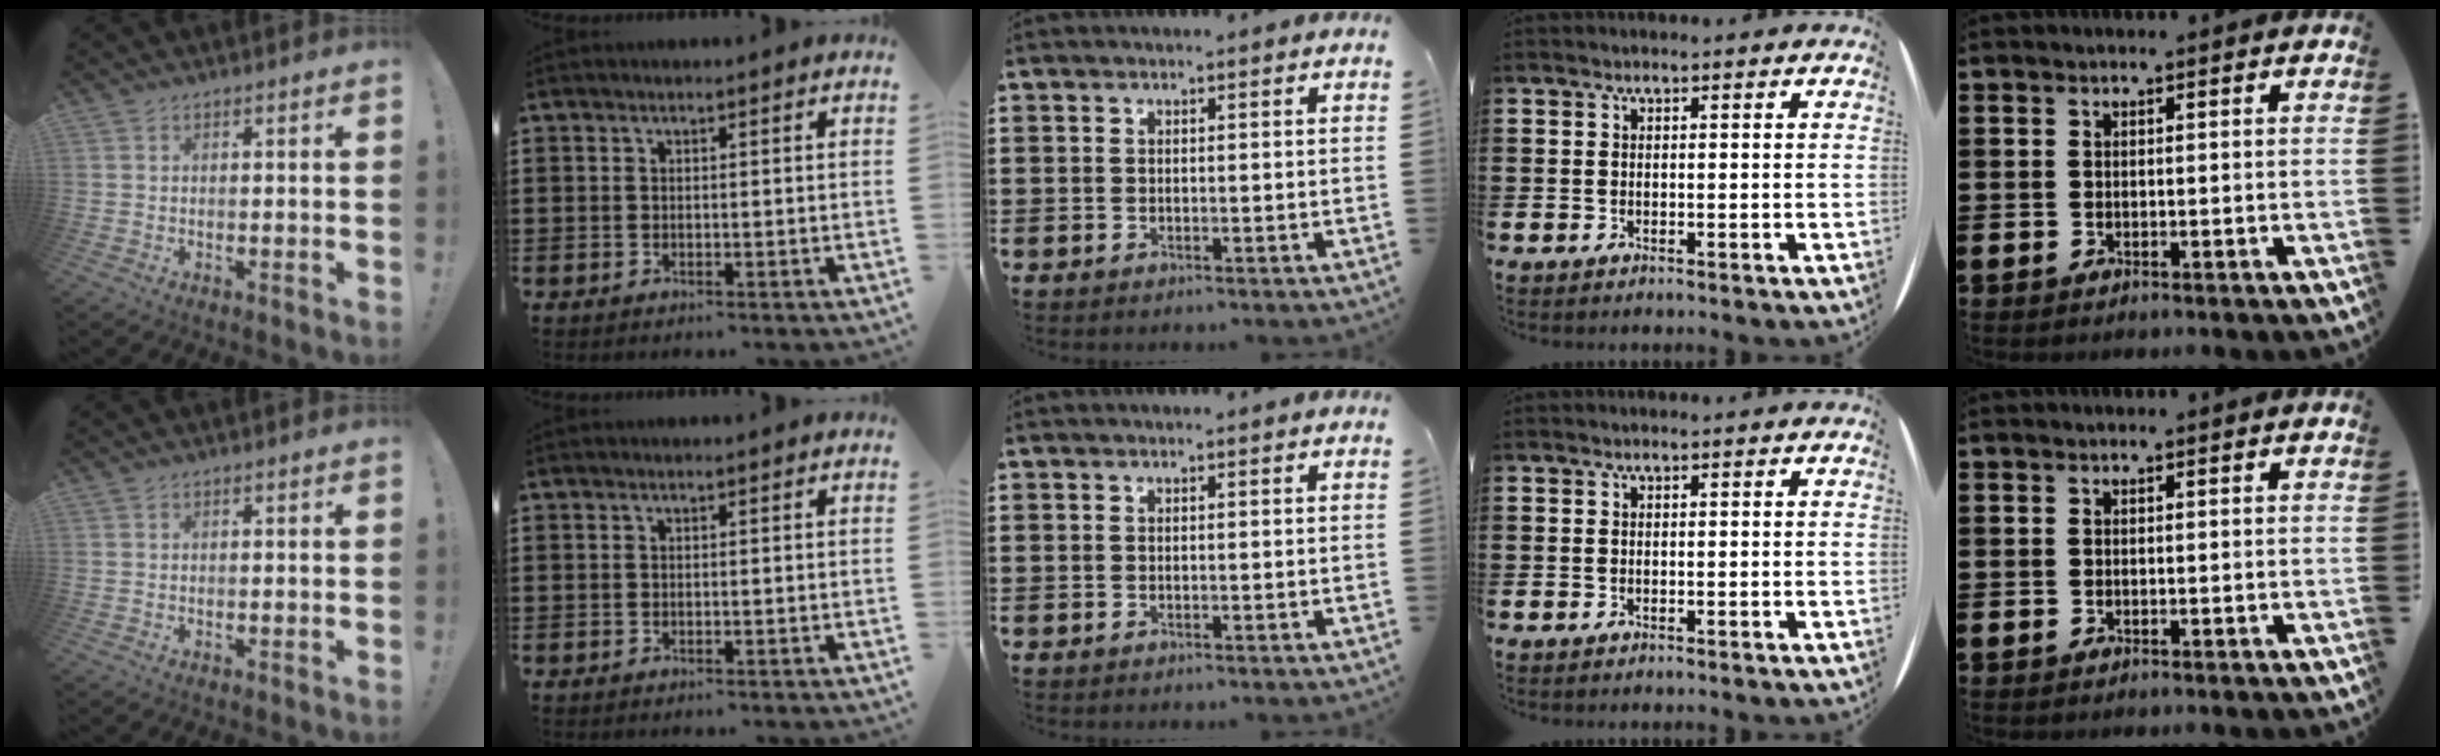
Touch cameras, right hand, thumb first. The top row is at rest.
{}